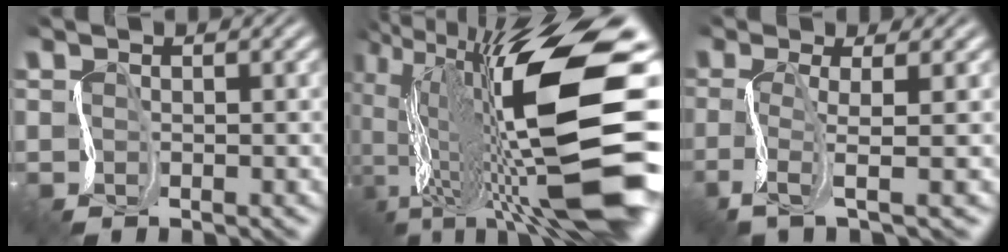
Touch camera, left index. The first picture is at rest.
{"total": 15.5, "force": [-0.7, 5.9, 14.3], "torque": [-0.266, 0.029, -0.033]}
{"total": 2.6, "force": [-0.8, 0.1, 2.5], "torque": [-0.070, -0.002, -0.029]}